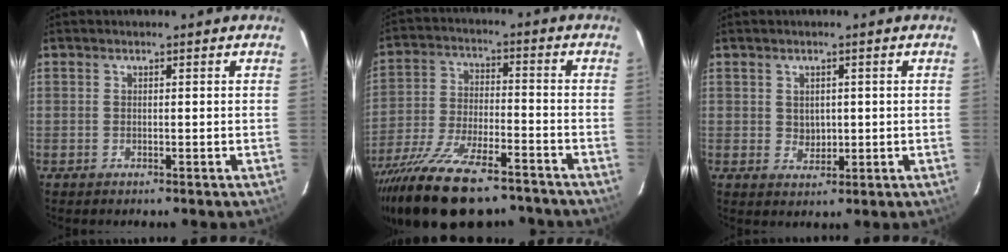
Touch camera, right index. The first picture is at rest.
{"total": 23.4, "force": [-18.1, 7.8, 12.7], "torque": [-0.255, -0.047, -0.290]}
{"total": 2.9, "force": [0.5, 2.5, 1.5], "torque": [-0.022, 0.002, 0.014]}